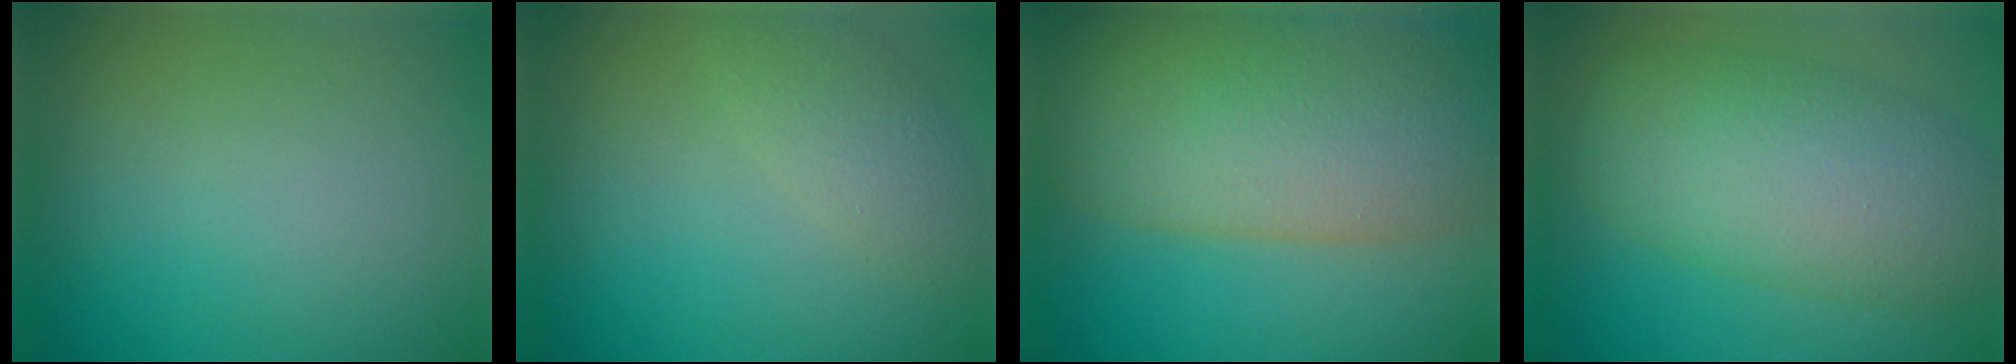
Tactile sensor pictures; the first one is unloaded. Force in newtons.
{"total": 2.9, "press": 2.9, "slide": 0.2}
{"total": 13.7, "press": 13.7, "slide": 0.9}
{"total": 9.1, "press": 9.0, "slide": 0.4}